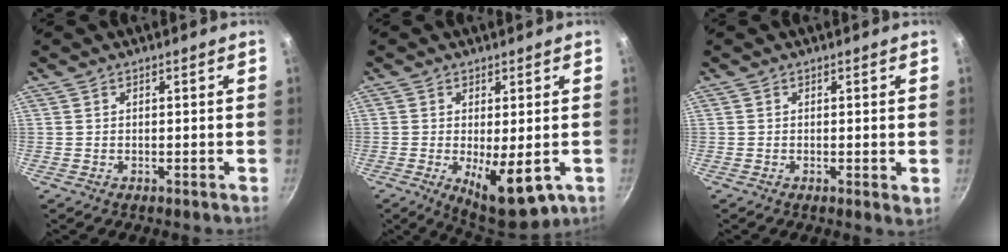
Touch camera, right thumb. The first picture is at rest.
{"total": 10.1, "force": [-2.5, 3.7, 9.1], "torque": [-0.127, -0.012, -0.022]}
{"total": 1.6, "force": [-0.1, 0.3, 1.5], "torque": [-0.024, -0.007, -0.002]}